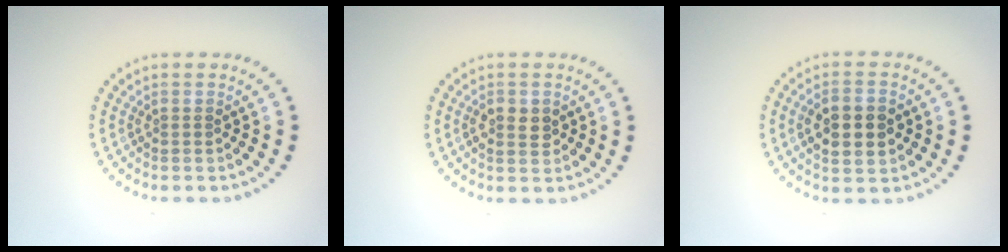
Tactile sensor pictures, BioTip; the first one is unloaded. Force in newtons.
{"total": 2.1, "press": 2.1, "slide": 0.2}
{"total": 4.5, "press": 4.5, "slide": 0.2}